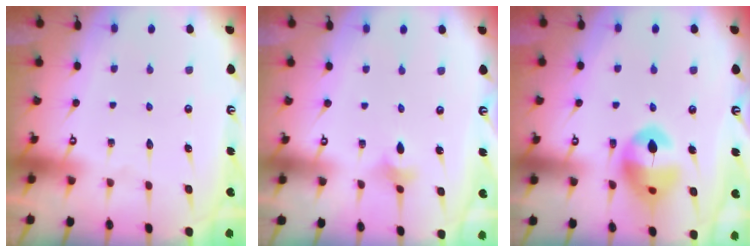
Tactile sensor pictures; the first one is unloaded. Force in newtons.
{"total": 2.1, "press": 2.0, "slide": 0.5}
{"total": 13.7, "press": 13.6, "slide": 1.9}